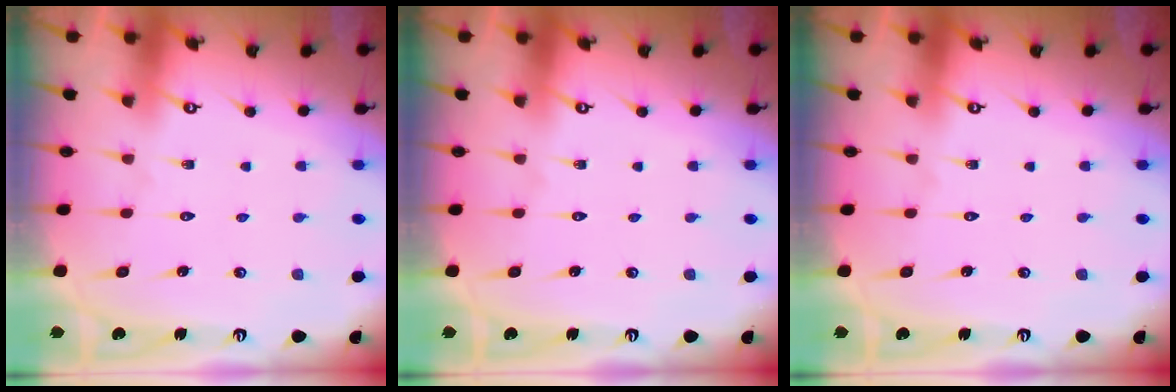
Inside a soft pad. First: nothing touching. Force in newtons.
{"total": 0.0}
{"total": 0.0}